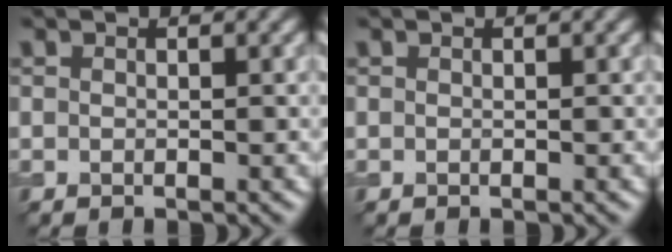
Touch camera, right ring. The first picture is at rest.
{"total": 0.0}